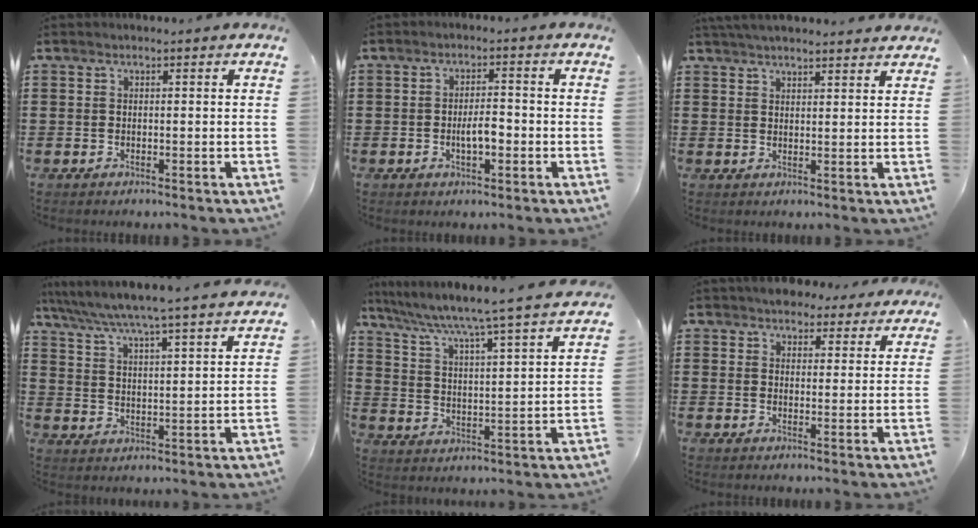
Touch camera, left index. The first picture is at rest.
{"total": 3.7, "force": [-0.9, 1.3, 3.4], "torque": [-0.052, 0.001, -0.019]}
{"total": 3.7, "force": [3.6, 0.2, 0.8], "torque": [-0.025, -0.005, 0.069]}
{"total": 5.4, "force": [5.0, -0.9, 1.7], "torque": [-0.056, -0.042, 0.079]}
{"total": 4.7, "force": [3.9, -0.9, 2.4], "torque": [-0.068, -0.046, 0.052]}
{"total": 4.3, "force": [4.0, 1.7, 0.6], "torque": [-0.018, -0.005, 0.074]}